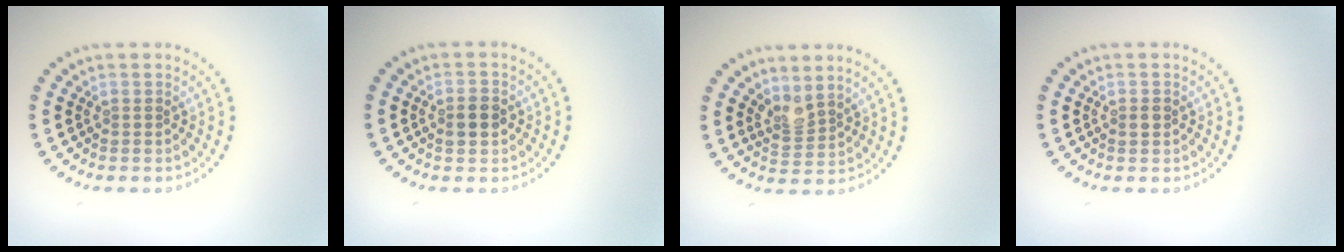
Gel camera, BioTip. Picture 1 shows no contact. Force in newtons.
{"total": 2.4, "press": 2.4, "slide": 0.2}
{"total": 2.1, "press": 1.5, "slide": 1.5}
{"total": 1.2, "press": 1.2, "slide": 0.1}